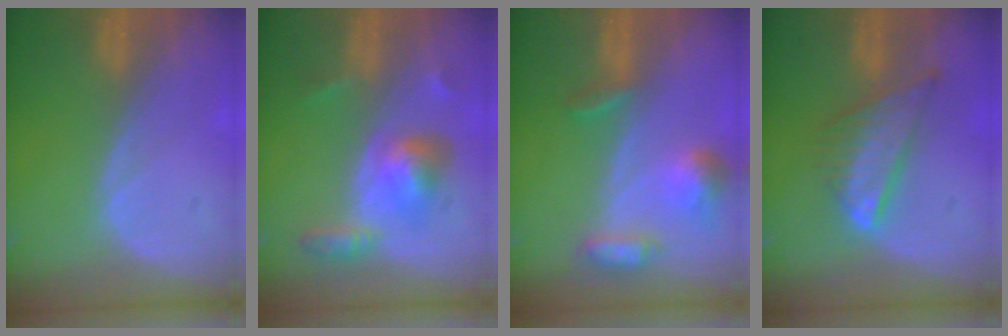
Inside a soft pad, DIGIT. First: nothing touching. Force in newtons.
{"total": 6.2, "press": 5.6, "slide": 2.8}
{"total": 5.9, "press": 5.8, "slide": 1.2}
{"total": 7.4, "press": 6.5, "slide": 3.5}